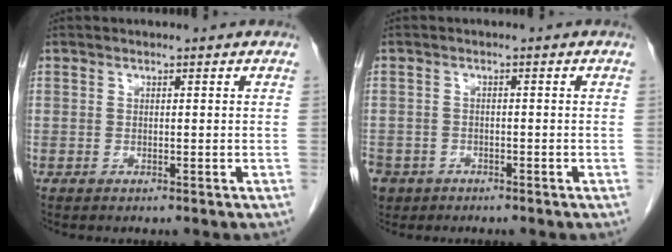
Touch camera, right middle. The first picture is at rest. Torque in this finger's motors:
{"motor_torque": [1.47, -0.67, 1.05, 0.20]}